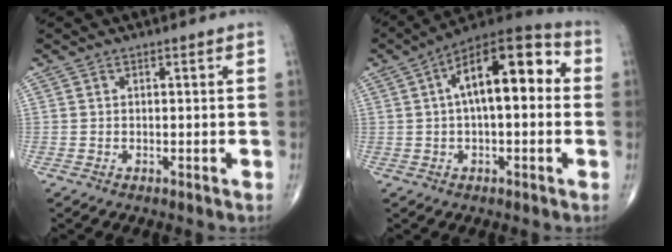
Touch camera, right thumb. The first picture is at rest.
{"total": 16.4, "force": [2.7, 7.1, 14.5], "torque": [-0.206, 0.043, 0.032]}